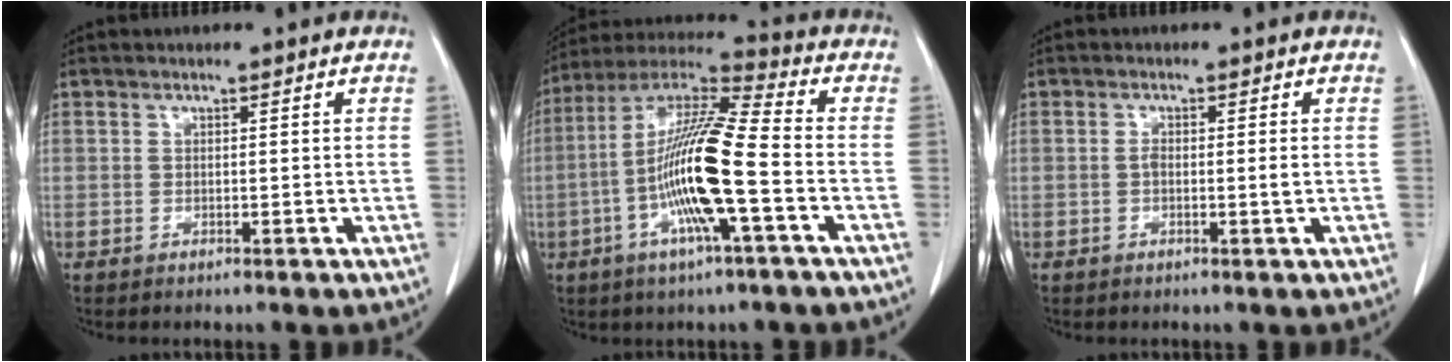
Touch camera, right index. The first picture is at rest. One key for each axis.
{"total": 16.1, "fx": -3.8, "fy": 0.8, "fz": 15.6, "tx": -0.308, "ty": 0.001, "tz": -0.079}
{"total": 1.8, "fx": -0.2, "fy": 0.3, "fz": 1.7, "tx": -0.031, "ty": 0.000, "tz": -0.004}